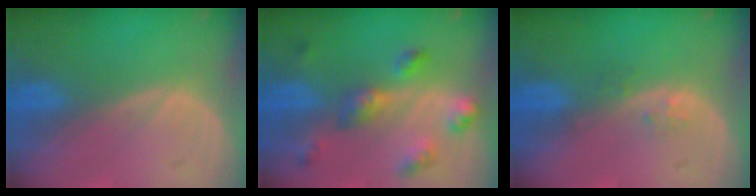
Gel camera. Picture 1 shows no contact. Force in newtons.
{"total": 6.3, "press": 5.7, "slide": 2.7}
{"total": 1.2, "press": 1.2, "slide": 0.1}